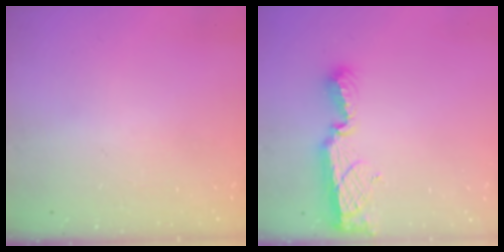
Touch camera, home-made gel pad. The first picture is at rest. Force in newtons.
{"total": 11.4, "press": 10.2, "slide": 4.9}